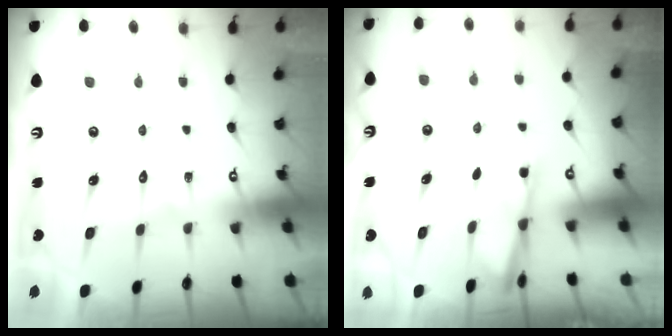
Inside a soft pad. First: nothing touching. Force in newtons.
{"total": 1.9, "press": 1.9, "slide": 0.3}